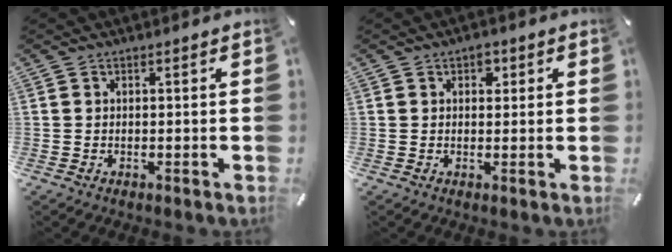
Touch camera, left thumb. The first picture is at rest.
{"total": 2.0, "force": [0.9, 1.6, 0.9], "torque": [0.002, -0.004, 0.009]}